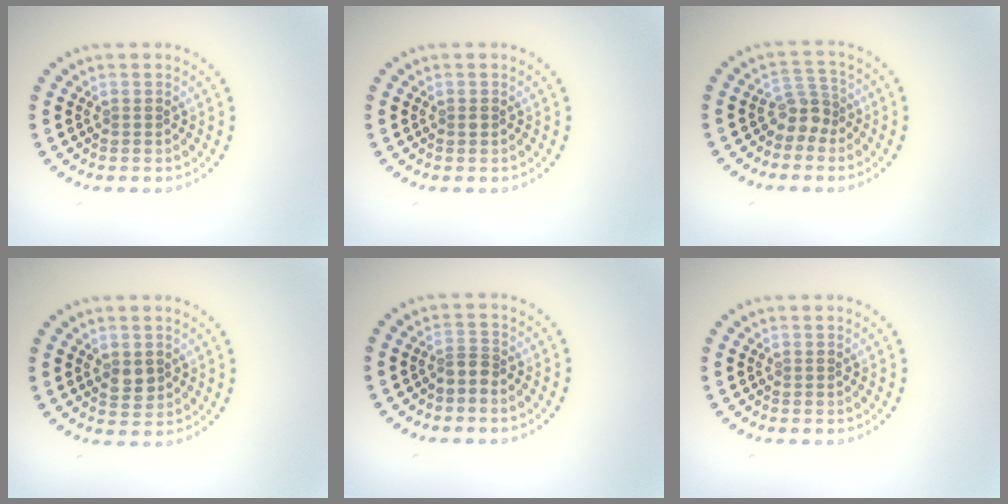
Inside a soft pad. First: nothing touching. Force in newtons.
{"total": 0.5, "press": 0.5, "slide": 0.1}
{"total": 2.5, "press": 1.9, "slide": 1.7}
{"total": 1.9, "press": 1.9, "slide": 0.3}
{"total": 1.3, "press": 0.9, "slide": 0.9}
{"total": 0.0}